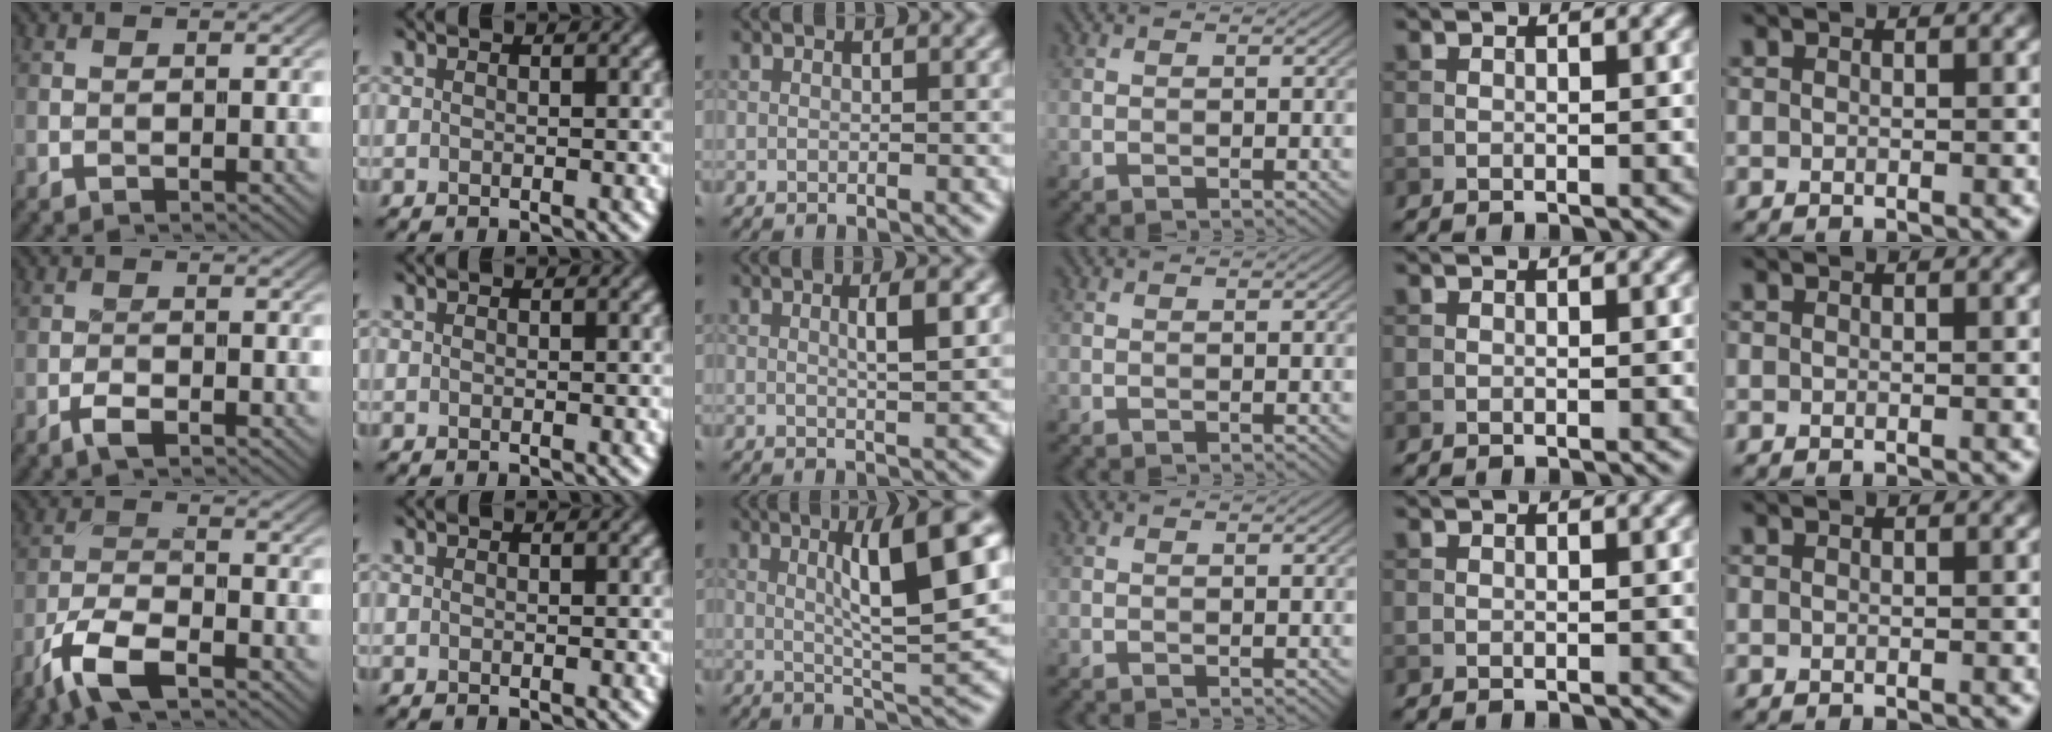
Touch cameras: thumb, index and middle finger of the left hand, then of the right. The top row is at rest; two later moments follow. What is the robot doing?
{"motion": "screw", "object": "medicine bottle"}